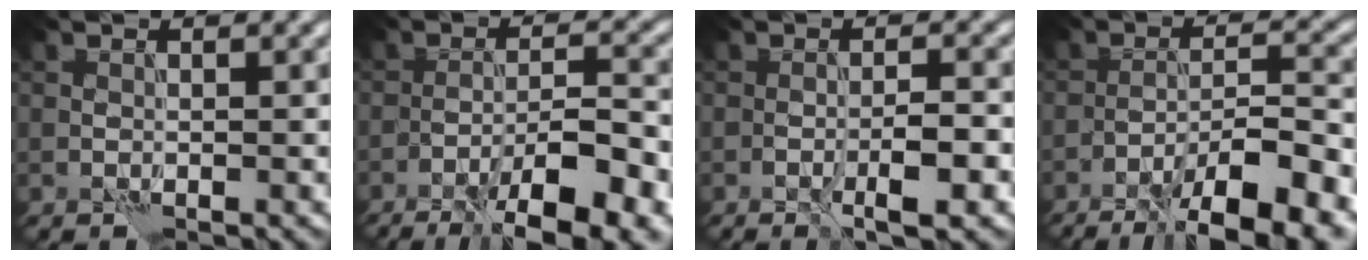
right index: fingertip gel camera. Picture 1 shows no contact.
{"total": 9.5, "force": [-5.5, 2.1, 7.4], "torque": [-0.112, 0.004, -0.084]}
{"total": 3.5, "force": [-1.3, 0.6, 3.2], "torque": [-0.053, 0.001, -0.021]}
{"total": 10.1, "force": [-6.6, 2.0, 7.4], "torque": [-0.110, 0.010, -0.104]}